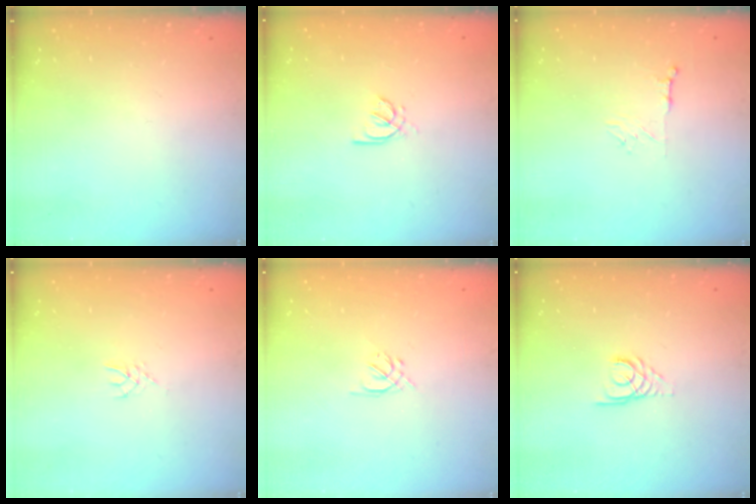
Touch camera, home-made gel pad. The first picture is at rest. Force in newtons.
{"total": 1.4, "press": 1.3, "slide": 0.4}
{"total": 5.2, "press": 5.2, "slide": 0.4}
{"total": 2.5, "press": 2.4, "slide": 0.4}
{"total": 1.3, "press": 1.2, "slide": 0.5}
{"total": 2.7, "press": 2.7, "slide": 0.3}